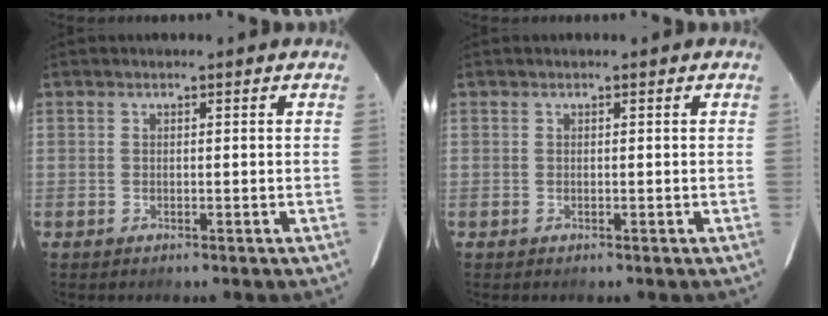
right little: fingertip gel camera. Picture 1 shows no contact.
{"total": 0.0}